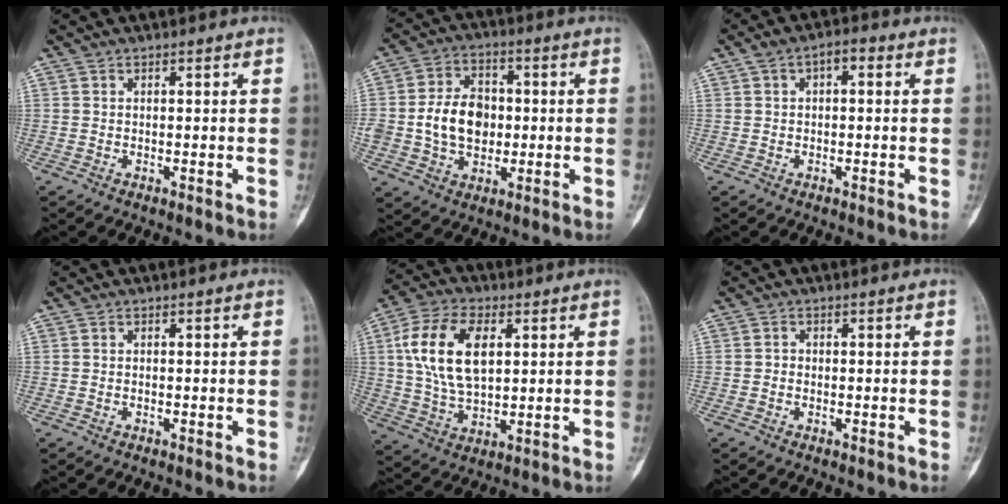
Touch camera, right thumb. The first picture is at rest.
{"total": 11.4, "force": [-0.5, 8.6, 7.6], "torque": [-0.108, 0.015, -0.008]}
{"total": 4.1, "force": [0.9, 2.3, 3.3], "torque": [-0.051, 0.017, 0.009]}
{"total": 0.0}
{"total": 14.4, "force": [3.4, 8.2, 11.4], "torque": [-0.211, 0.003, 0.065]}
{"total": 0.8, "force": [-0.2, 0.7, 0.3], "torque": [0.004, 0.004, -0.009]}